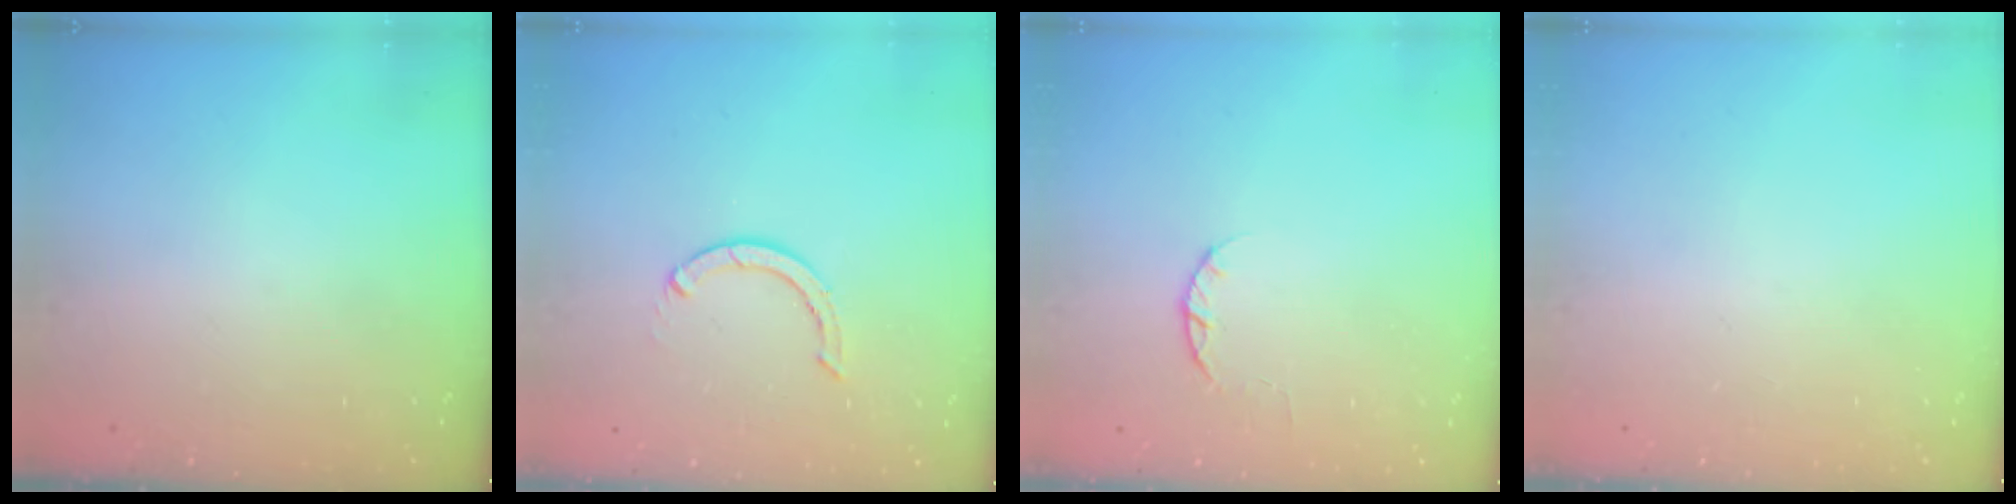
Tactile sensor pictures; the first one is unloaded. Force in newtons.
{"total": 3.7, "press": 3.6, "slide": 0.4}
{"total": 2.4, "press": 2.4, "slide": 0.4}
{"total": 0.0}